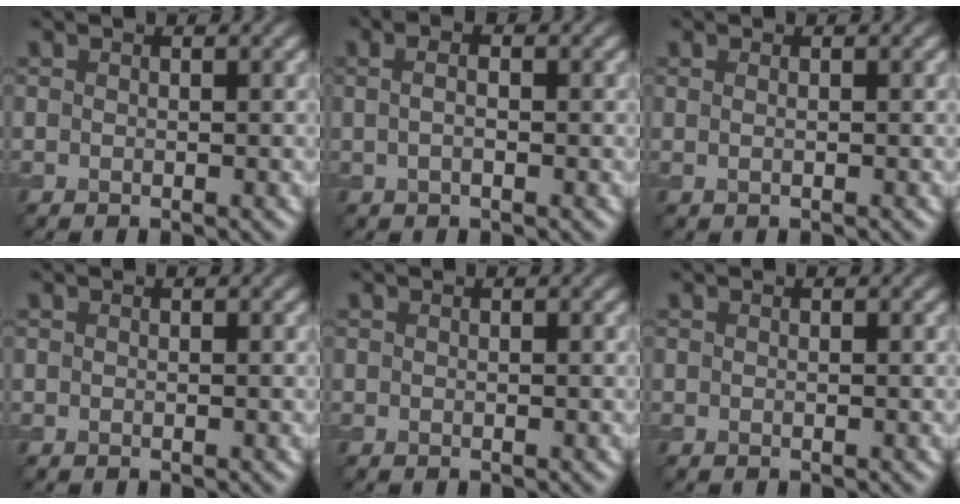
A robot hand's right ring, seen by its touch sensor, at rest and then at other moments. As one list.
[{"total": 2.2, "force": [0.5, 1.1, 1.9], "torque": [-0.031, 0.000, -0.002]}, {"total": 0.9, "force": [0.1, 0.4, 0.8], "torque": [-0.012, -0.002, -0.003]}, {"total": 0.0}, {"total": 0.0}, {"total": 0.0}]